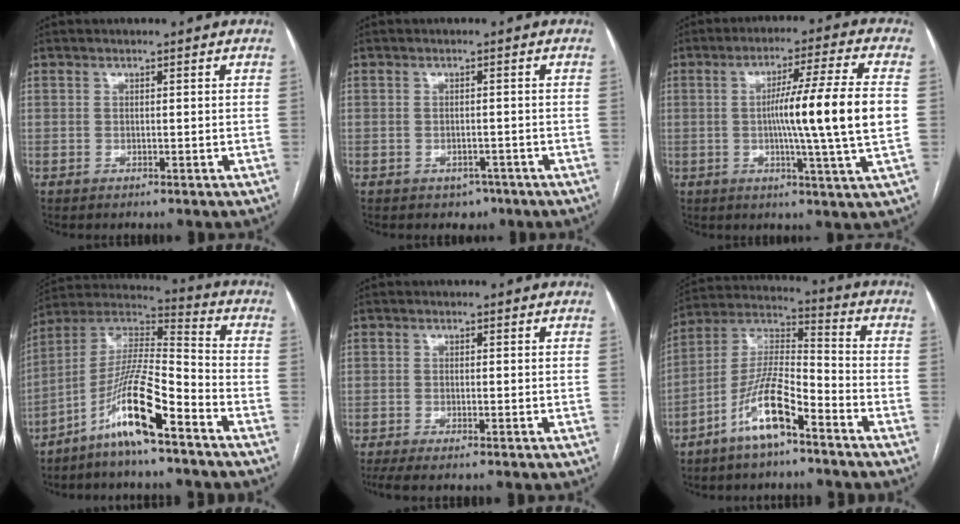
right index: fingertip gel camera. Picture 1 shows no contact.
{"total": 2.4, "force": [-1.5, 1.7, 0.7], "torque": [-0.006, 0.004, -0.012]}
{"total": 13.9, "force": [-0.2, -1.6, 13.8], "torque": [-0.222, -0.004, -0.009]}
{"total": 13.3, "force": [-8.0, 1.3, 10.5], "torque": [-0.207, 0.006, -0.151]}
{"total": 3.7, "force": [-2.9, 0.0, 2.3], "torque": [-0.035, -0.007, -0.051]}
{"total": 11.6, "force": [-6.9, 2.6, 8.9], "torque": [-0.186, 0.003, -0.132]}